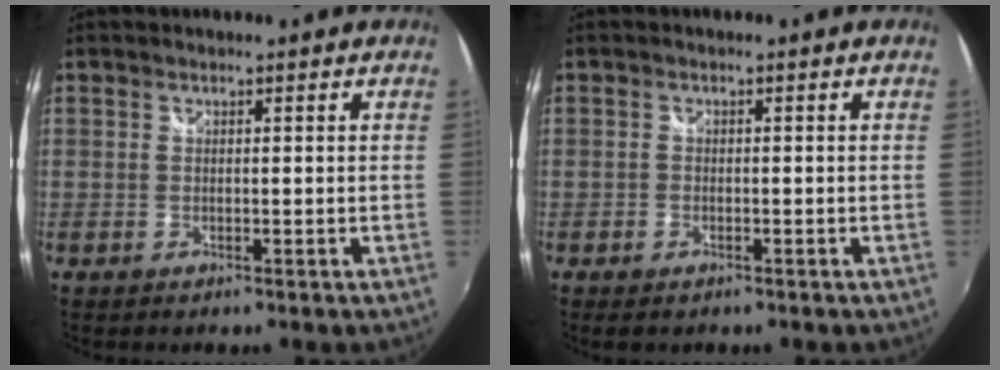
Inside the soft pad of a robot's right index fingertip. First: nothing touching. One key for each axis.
{"total": 2.0, "fx": -1.3, "fy": 1.2, "fz": 0.8, "tx": -0.020, "ty": -0.005, "tz": -0.023}